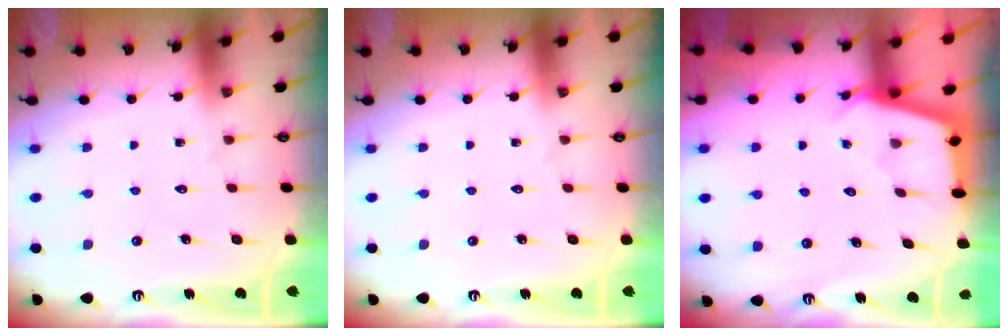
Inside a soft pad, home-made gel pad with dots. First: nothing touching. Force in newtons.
{"total": 0.0}
{"total": 3.0, "press": 2.9, "slide": 0.3}